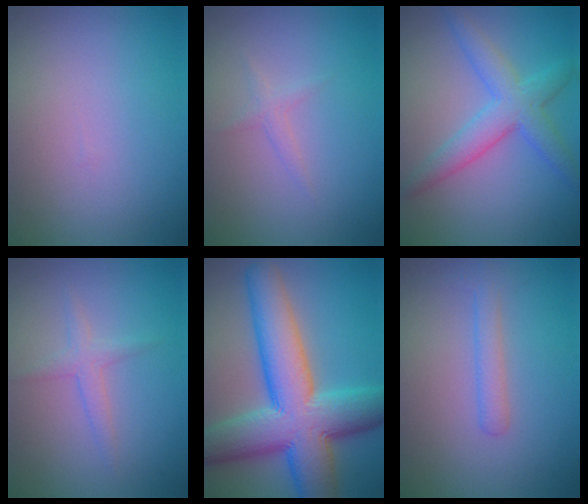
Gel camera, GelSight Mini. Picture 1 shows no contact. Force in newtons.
{"total": 0.5, "press": 0.5, "slide": 0.0}
{"total": 4.5, "press": 4.5, "slide": 0.1}
{"total": 1.6, "press": 1.6, "slide": 0.0}
{"total": 12.3, "press": 12.3, "slide": 0.3}
{"total": 1.7, "press": 1.7, "slide": 0.1}